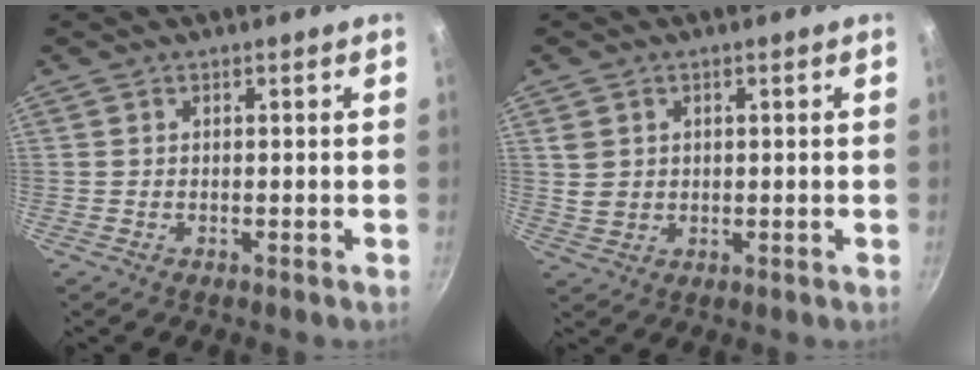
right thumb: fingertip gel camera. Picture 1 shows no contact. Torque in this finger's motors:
{"motor_torque": [0.29, 0.50, 0.20, -0.11, 0.09]}